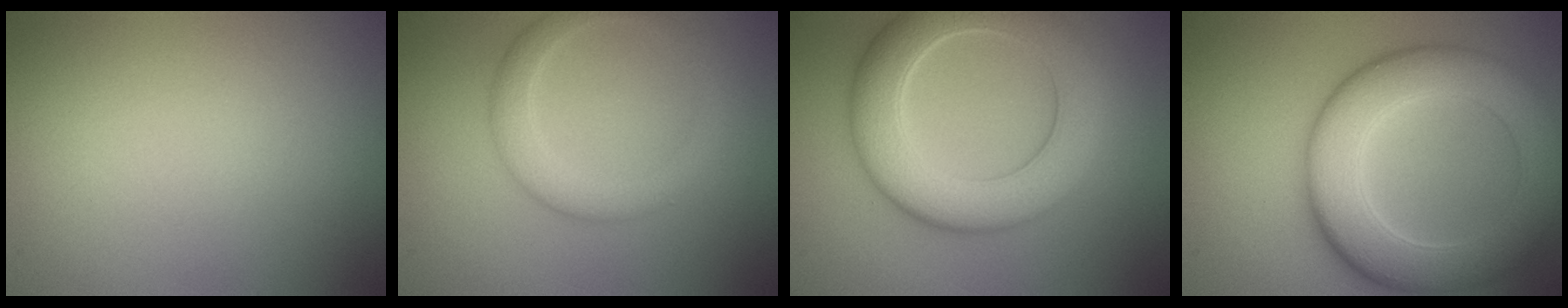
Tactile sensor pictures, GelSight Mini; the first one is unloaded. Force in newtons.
{"total": 2.8, "press": 2.8, "slide": 0.1}
{"total": 7.8, "press": 7.8, "slide": 0.7}
{"total": 8.7, "press": 8.7, "slide": 0.5}